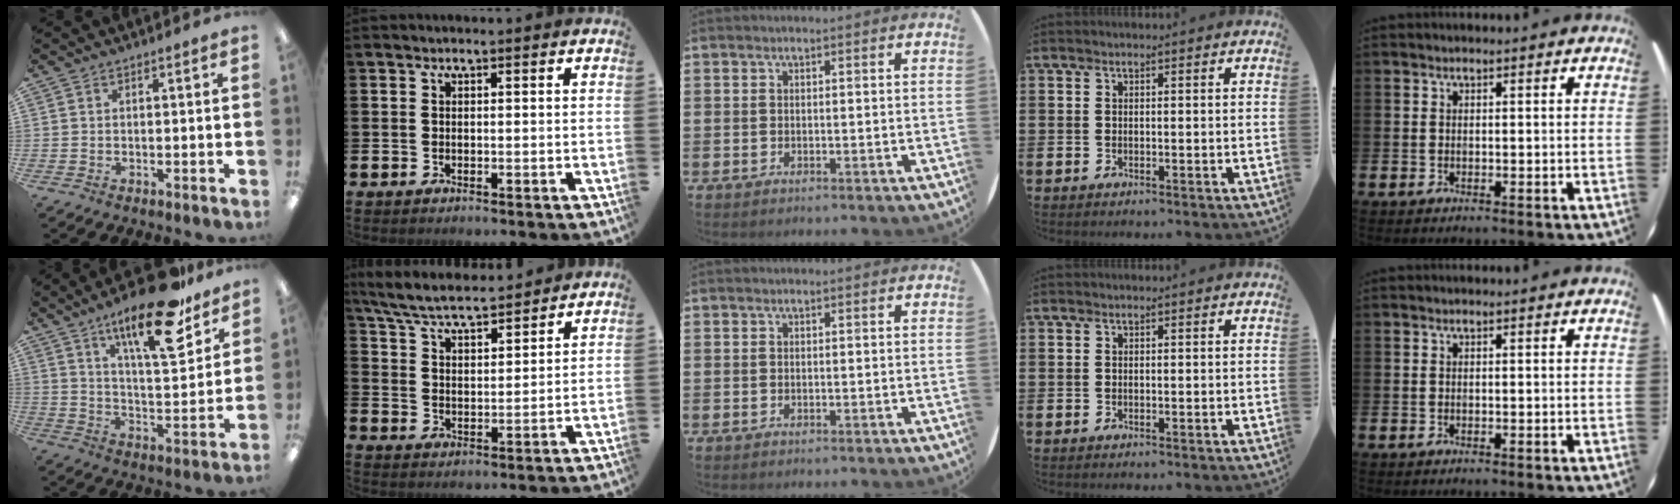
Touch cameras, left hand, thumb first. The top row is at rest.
{"thumb": {"total": 20.4, "force": [13.5, 6.2, 13.9], "torque": [-0.215, -0.073, 0.215]}, "index": {"total": 6.4, "force": [6.1, 0.7, 1.8], "torque": [-0.062, -0.032, 0.108]}}